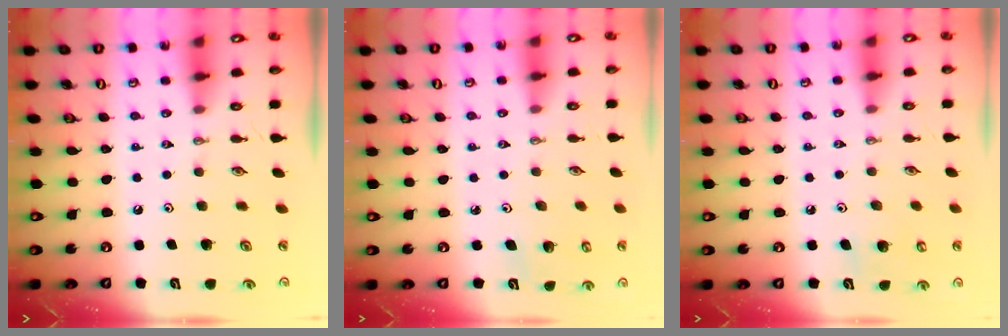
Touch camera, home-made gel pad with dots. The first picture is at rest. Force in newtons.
{"total": 2.9, "press": 2.8, "slide": 0.3}
{"total": 7.6, "press": 7.5, "slide": 1.2}